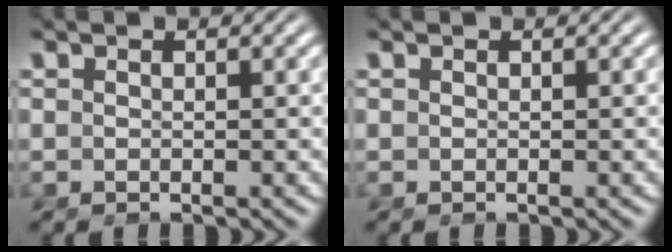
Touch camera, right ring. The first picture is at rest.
{"total": 0.0}